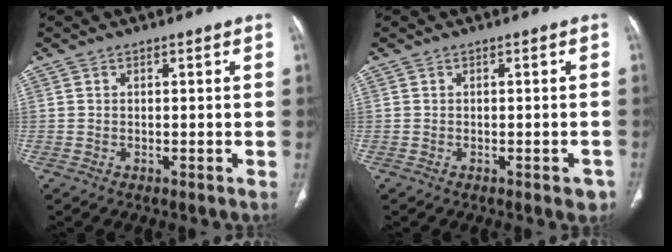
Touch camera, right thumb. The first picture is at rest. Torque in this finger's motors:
{"motor_torque": [0.55, 0.33, 0.55, -0.72, 0.09]}